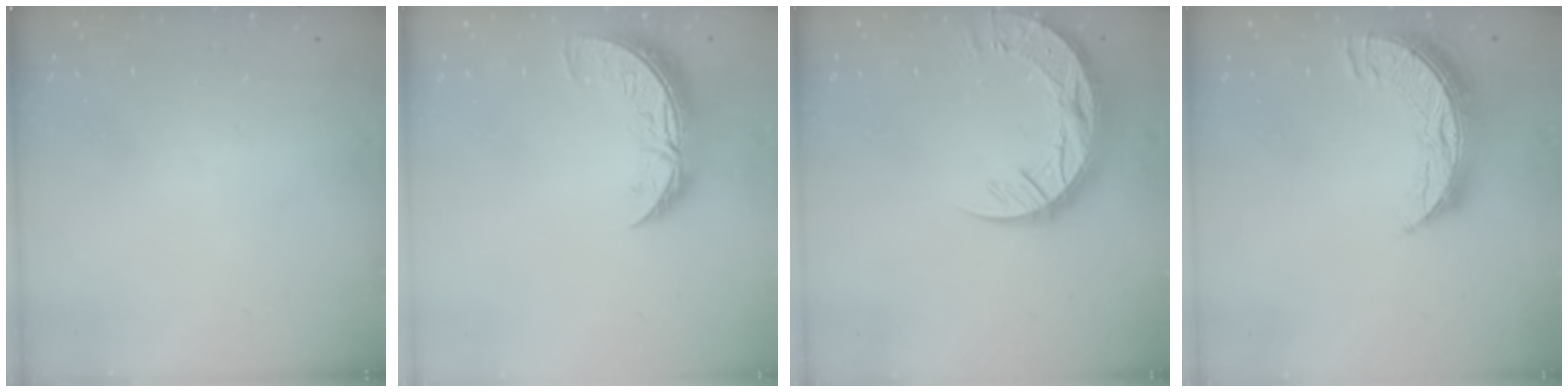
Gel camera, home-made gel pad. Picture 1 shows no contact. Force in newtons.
{"total": 9.7, "press": 9.7, "slide": 0.8}
{"total": 16.1, "press": 16.0, "slide": 1.4}
{"total": 10.9, "press": 10.9, "slide": 0.9}